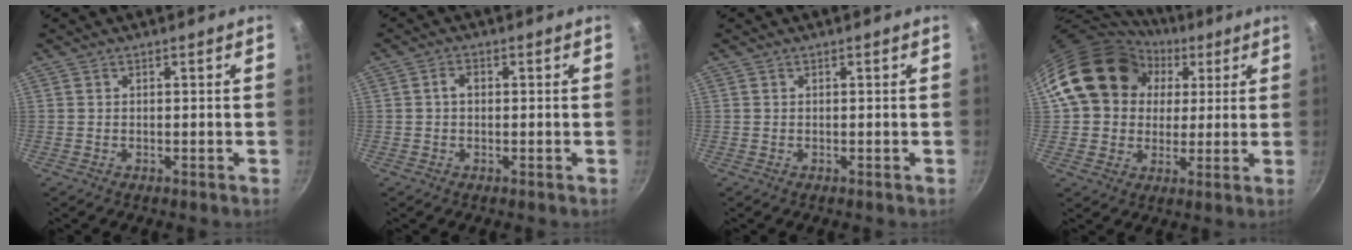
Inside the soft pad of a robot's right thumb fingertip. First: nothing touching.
{"total": 1.9, "force": [0.0, 1.4, 1.3], "torque": [-0.018, 0.005, -0.003]}
{"total": 0.0}
{"total": 17.9, "force": [5.5, 15.0, 8.3], "torque": [-0.123, 0.023, 0.091]}